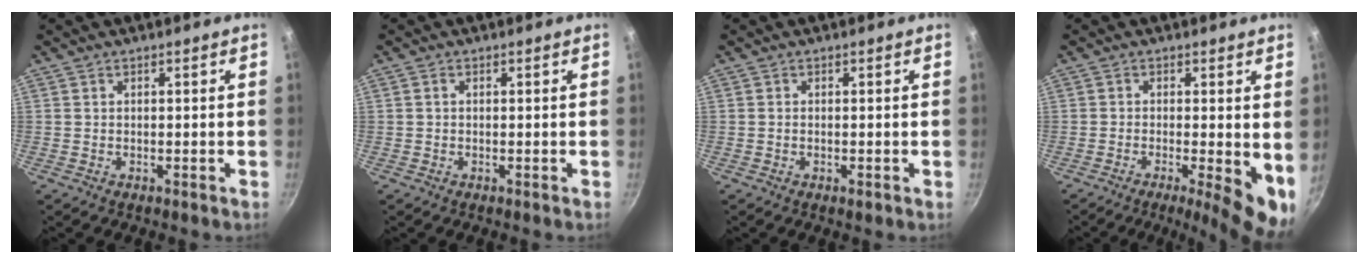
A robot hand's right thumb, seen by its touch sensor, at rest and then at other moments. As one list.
[{"total": 0.5, "force": [0.0, 0.4, 0.3], "torque": [-0.005, 0.005, 0.000]}, {"total": 1.0, "force": [-0.4, 0.4, 0.9], "torque": [-0.015, 0.000, -0.008]}, {"total": 8.7, "force": [-1.7, 2.3, 8.2], "torque": [-0.110, -0.003, -0.023]}]